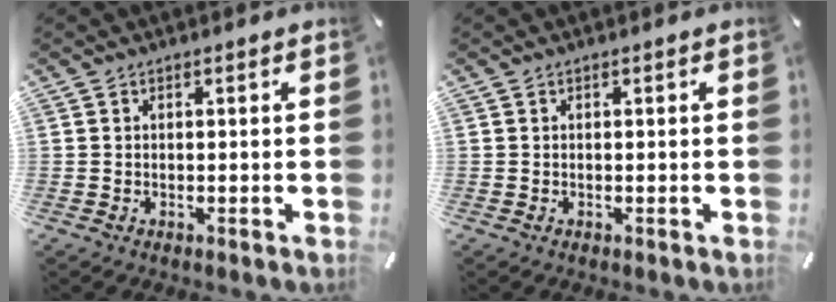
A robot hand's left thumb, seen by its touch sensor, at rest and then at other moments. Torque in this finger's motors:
{"motor_torque": [-0.01, 0.00, -0.01, 0.01, 0.00]}